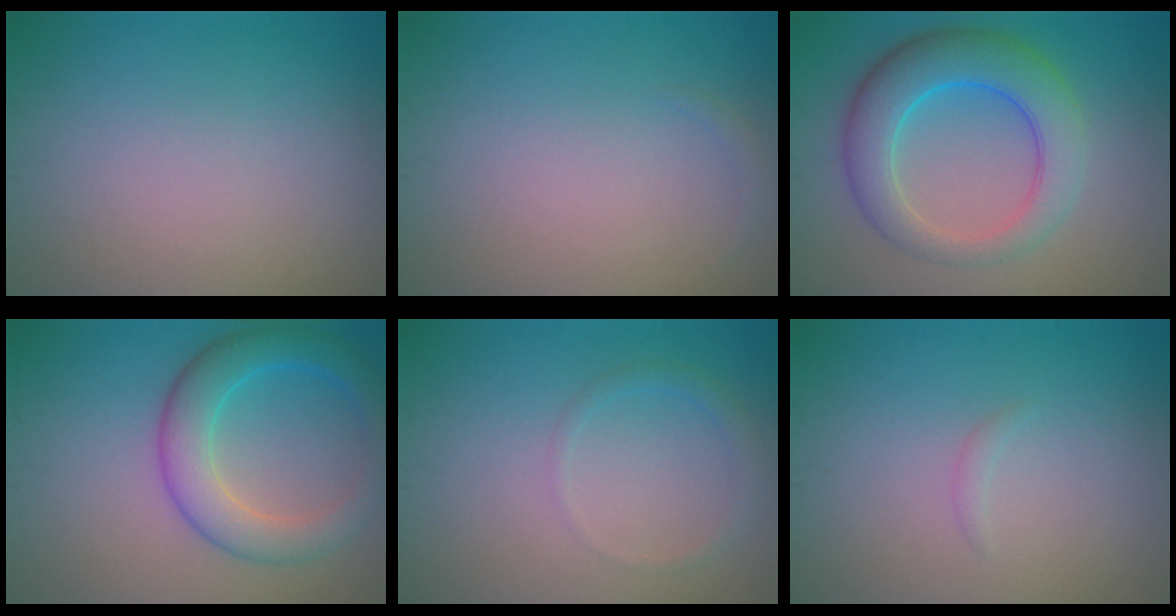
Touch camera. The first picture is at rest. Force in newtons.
{"total": 0.5, "press": 0.5, "slide": 0.1}
{"total": 7.4, "press": 7.4, "slide": 0.1}
{"total": 5.7, "press": 5.7, "slide": 0.2}
{"total": 1.3, "press": 1.3, "slide": 0.0}
{"total": 0.5, "press": 0.5, "slide": 0.1}